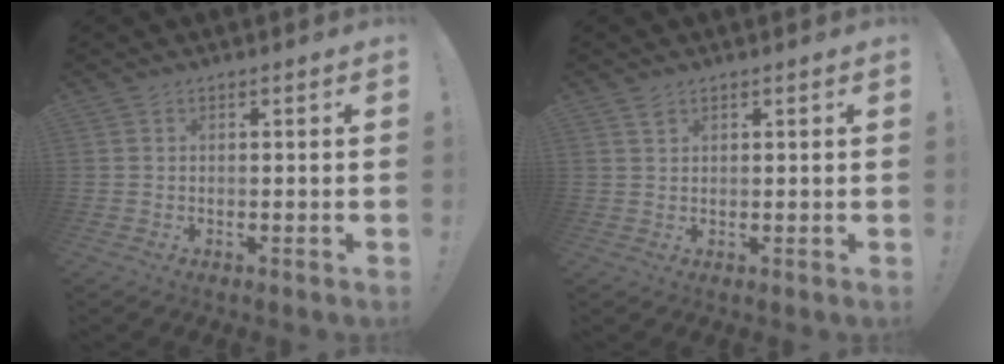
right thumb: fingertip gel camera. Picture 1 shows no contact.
{"total": 1.5, "force": [1.2, 0.7, 0.6], "torque": [0.001, -0.008, 0.020]}